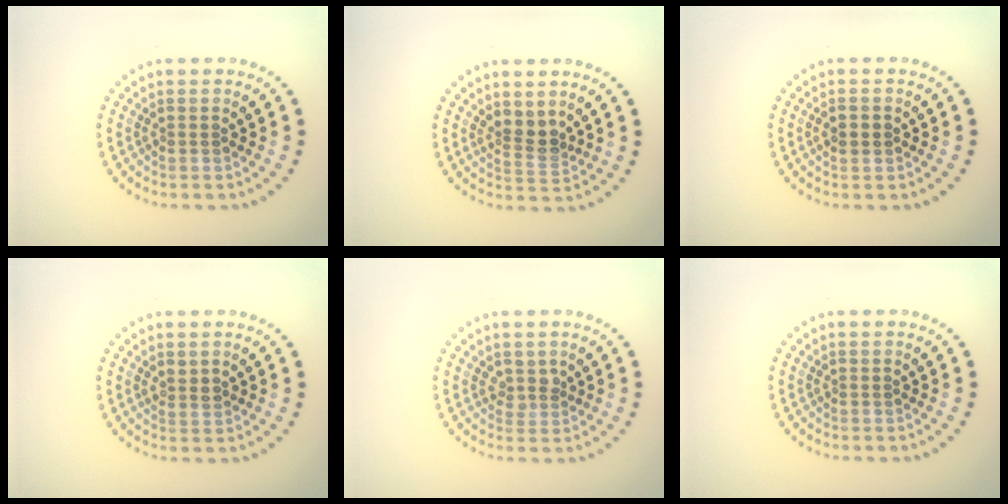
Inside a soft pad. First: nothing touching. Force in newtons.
{"total": 2.2, "press": 1.8, "slide": 1.4}
{"total": 2.2, "press": 2.2, "slide": 0.2}
{"total": 1.1, "press": 1.0, "slide": 0.4}
{"total": 1.4, "press": 1.1, "slide": 0.9}
{"total": 0.0}